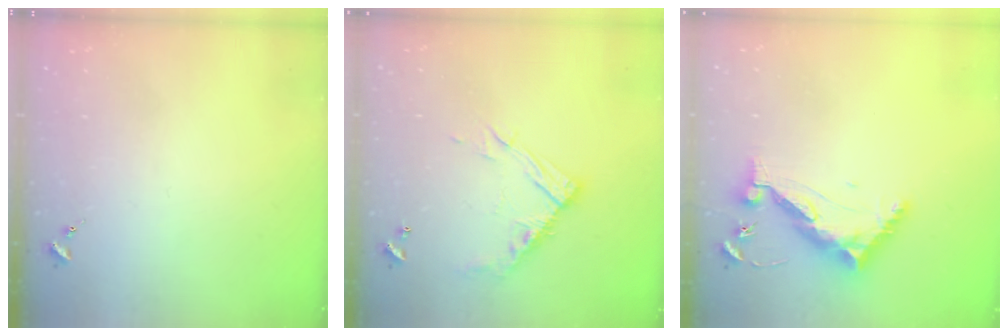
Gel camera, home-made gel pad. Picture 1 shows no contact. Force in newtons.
{"total": 13.1, "press": 13.1, "slide": 1.1}
{"total": 10.2, "press": 10.2, "slide": 0.8}